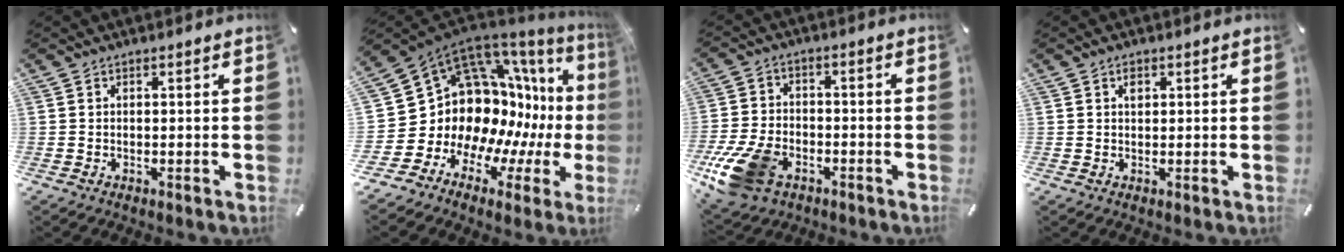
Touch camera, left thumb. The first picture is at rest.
{"total": 16.6, "force": [2.9, 14.0, 8.5], "torque": [-0.136, -0.091, 0.102]}
{"total": 13.0, "force": [-6.5, 8.1, 7.8], "torque": [-0.169, 0.025, -0.116]}
{"total": 1.4, "force": [0.6, 0.9, 0.9], "torque": [-0.011, 0.000, 0.009]}